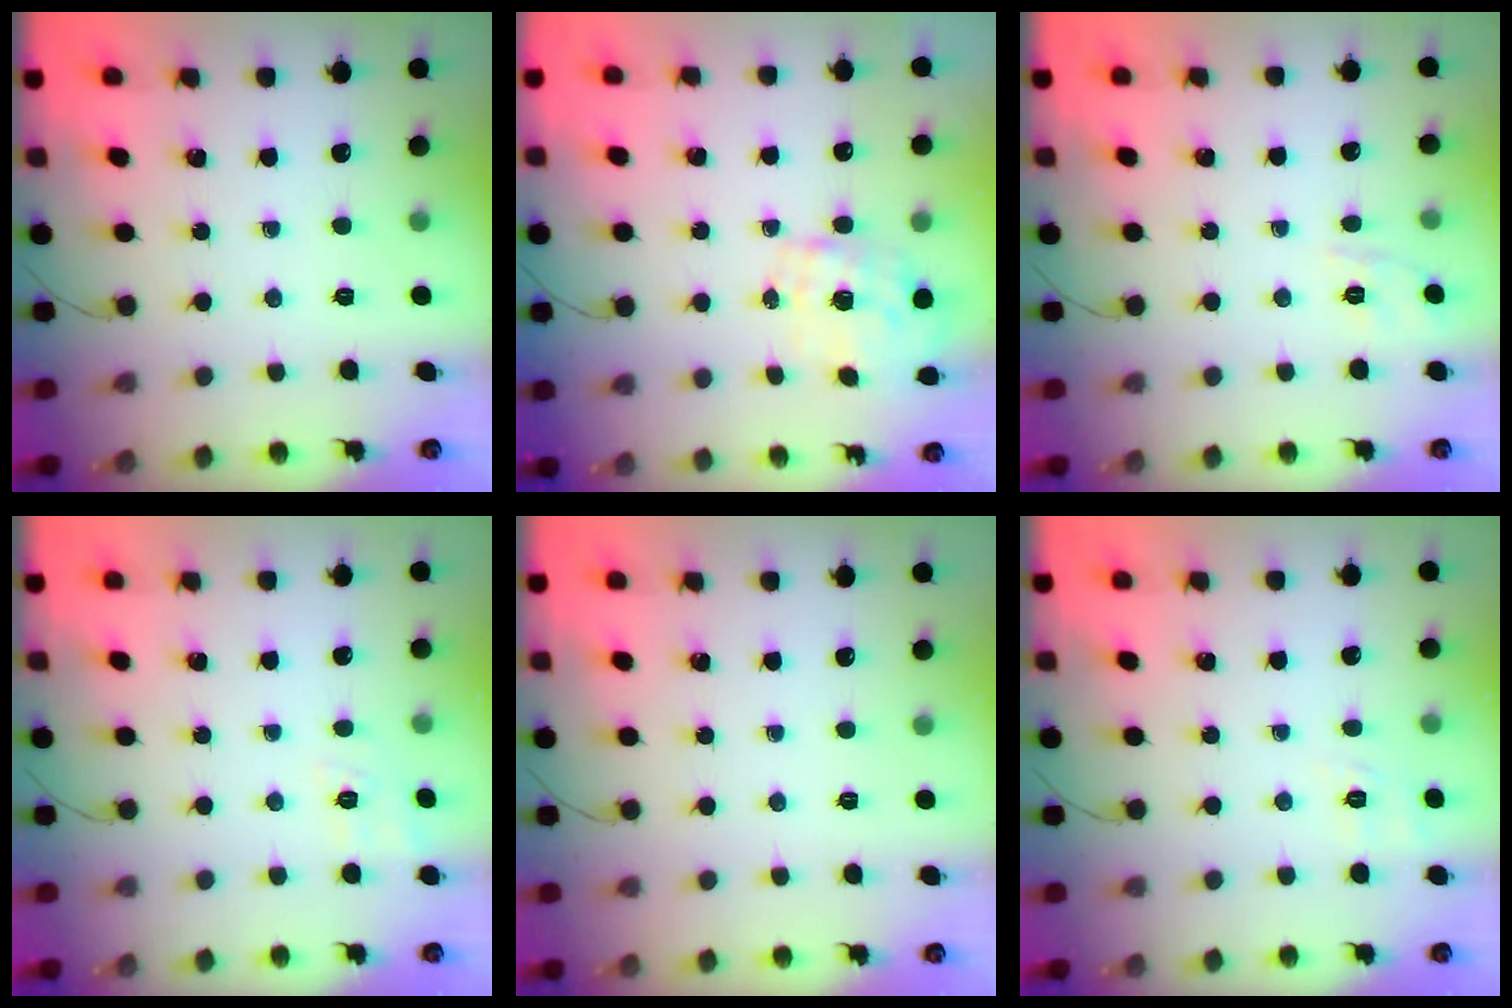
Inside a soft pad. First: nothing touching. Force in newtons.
{"total": 1.6, "press": 1.4, "slide": 0.8}
{"total": 1.8, "press": 0.5, "slide": 1.7}
{"total": 7.4, "press": 7.1, "slide": 2.0}
{"total": 0.0}
{"total": 2.0, "press": 0.6, "slide": 1.9}